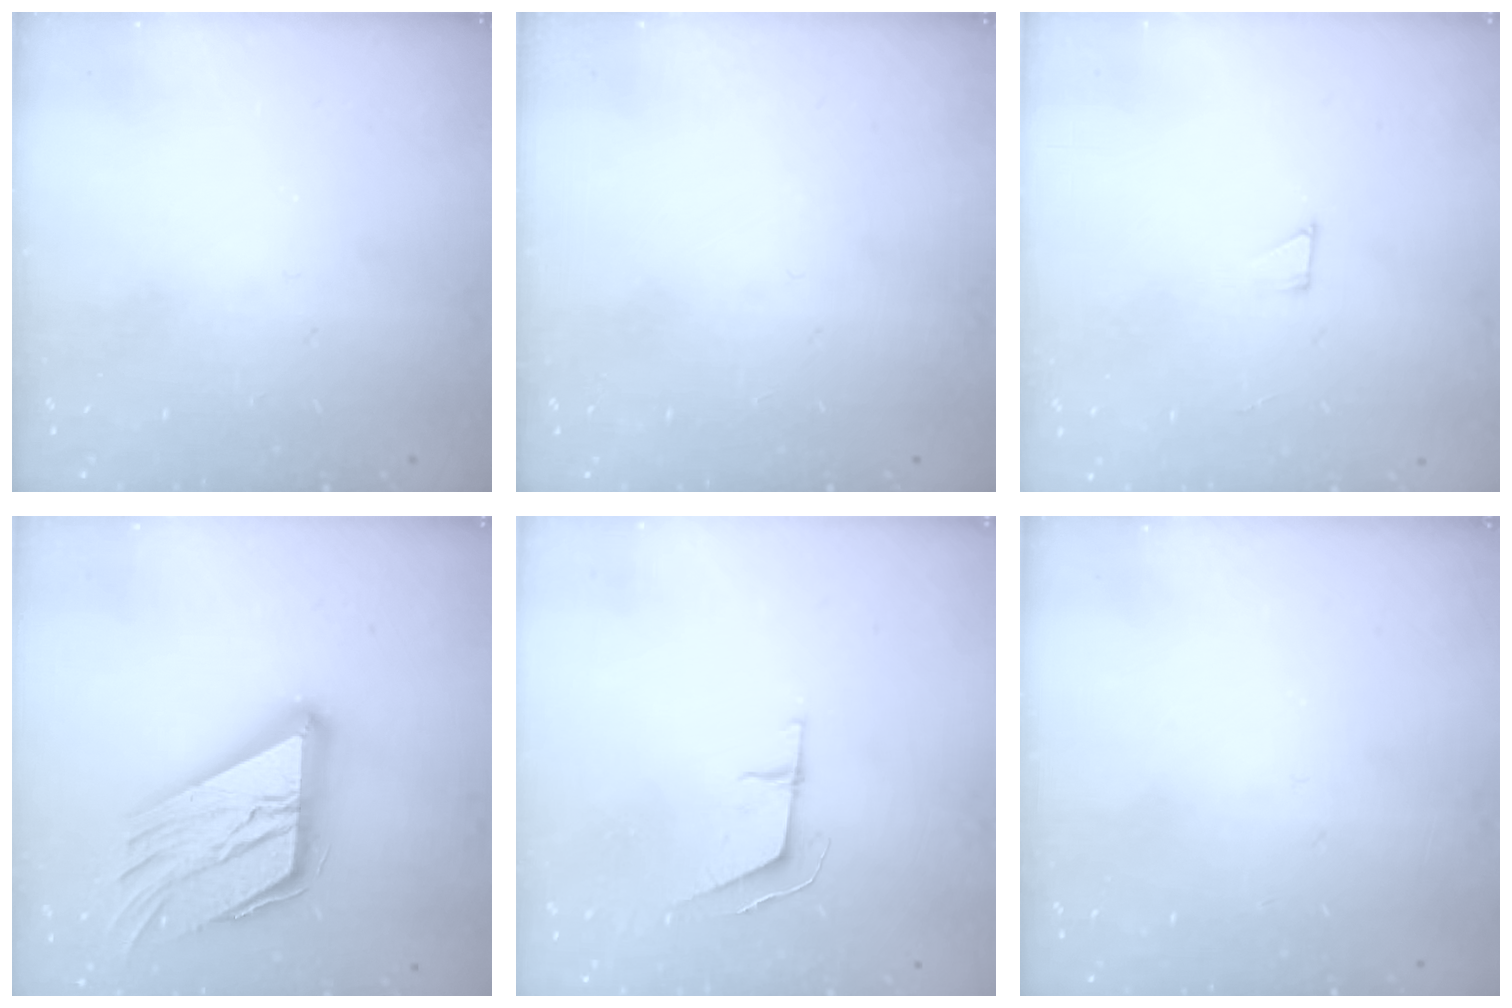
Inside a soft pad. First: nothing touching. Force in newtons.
{"total": 0.0}
{"total": 1.9, "press": 1.9, "slide": 0.1}
{"total": 23.5, "press": 23.3, "slide": 2.3}
{"total": 6.1, "press": 6.1, "slide": 0.0}
{"total": 0.0}